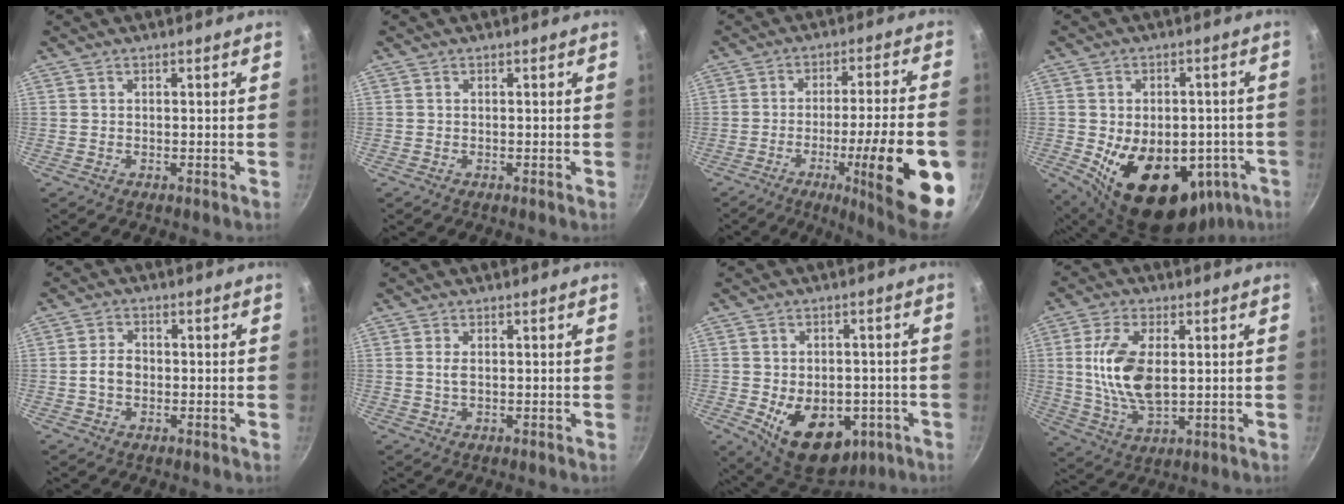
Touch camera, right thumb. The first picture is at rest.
{"total": 0.0}
{"total": 20.6, "force": [-7.3, 3.1, 19.1], "torque": [-0.256, 0.027, -0.101]}
{"total": 21.9, "force": [-6.5, 14.3, 15.2], "torque": [-0.204, 0.010, -0.068]}
{"total": 3.9, "force": [-0.6, 2.8, 2.6], "torque": [-0.038, 0.015, -0.014]}
{"total": 1.6, "force": [0.2, 0.7, 1.4], "torque": [-0.027, -0.001, 0.003]}
{"total": 15.6, "force": [-4.8, 10.4, 10.5], "torque": [-0.126, 0.002, -0.049]}
{"total": 12.4, "force": [1.4, 6.3, 10.6], "torque": [-0.203, -0.006, 0.031]}